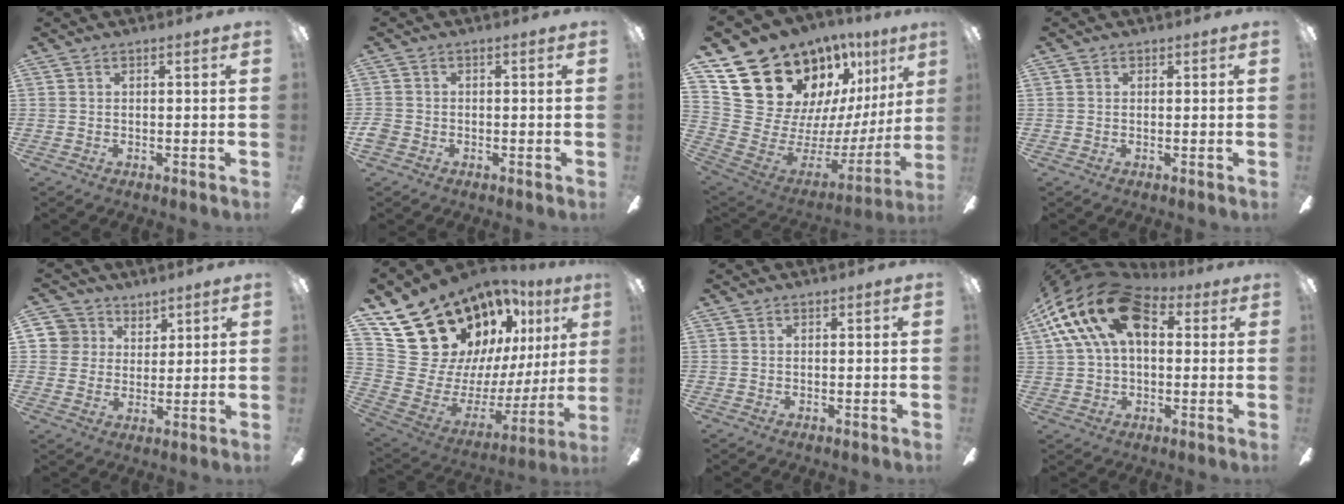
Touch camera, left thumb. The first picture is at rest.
{"total": 2.3, "force": [-1.1, 1.6, 1.2], "torque": [-0.025, 0.004, -0.021]}
{"total": 22.4, "force": [15.6, 13.3, 9.0], "torque": [-0.149, -0.127, 0.326]}
{"total": 0.6, "force": [0.2, 0.6, 0.1], "torque": [-0.002, 0.004, 0.003]}
{"total": 7.1, "force": [4.7, 5.4, 0.0], "torque": [-0.018, -0.022, 0.092]}
{"total": 23.2, "force": [17.6, 13.1, 7.4], "torque": [-0.115, -0.138, 0.362]}
{"total": 0.0}
{"total": 19.6, "force": [7.3, 11.5, 14.1], "torque": [-0.283, -0.017, 0.125]}